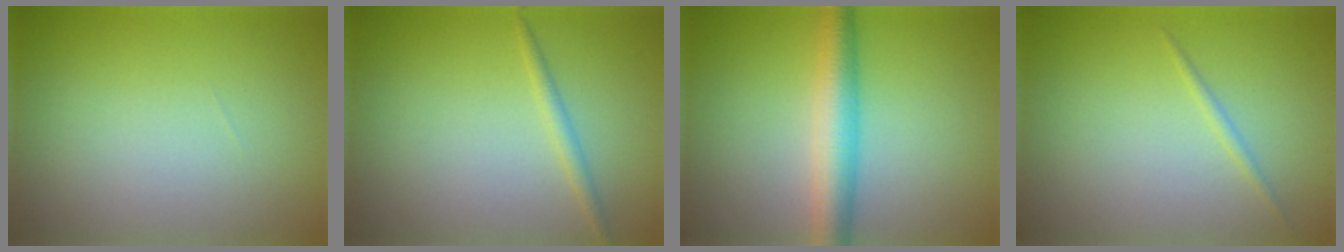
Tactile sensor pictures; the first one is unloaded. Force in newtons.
{"total": 1.2, "press": 1.2, "slide": 0.1}
{"total": 4.5, "press": 4.5, "slide": 0.1}
{"total": 0.7, "press": 0.7, "slide": 0.0}